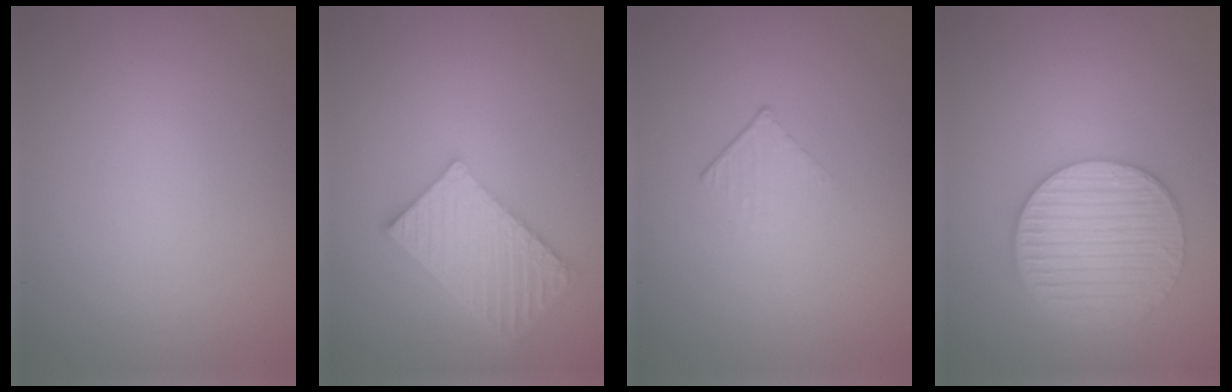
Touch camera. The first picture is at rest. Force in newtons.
{"total": 5.7, "press": 4.7, "slide": 3.3}
{"total": 1.2, "press": 0.4, "slide": 1.2}
{"total": 4.9, "press": 4.4, "slide": 2.1}